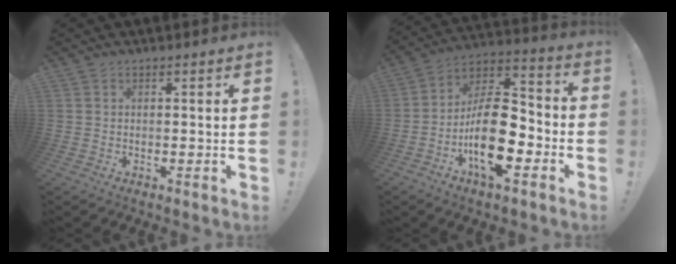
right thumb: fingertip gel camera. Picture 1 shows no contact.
{"total": 20.4, "force": [-6.6, 10.1, 16.5], "torque": [-0.285, 0.033, -0.101]}